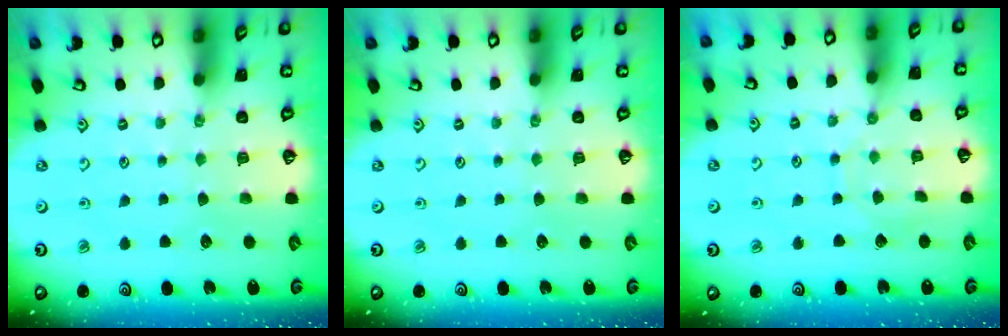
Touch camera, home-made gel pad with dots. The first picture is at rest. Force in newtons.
{"total": 0.0}
{"total": 6.4, "press": 6.4, "slide": 0.5}